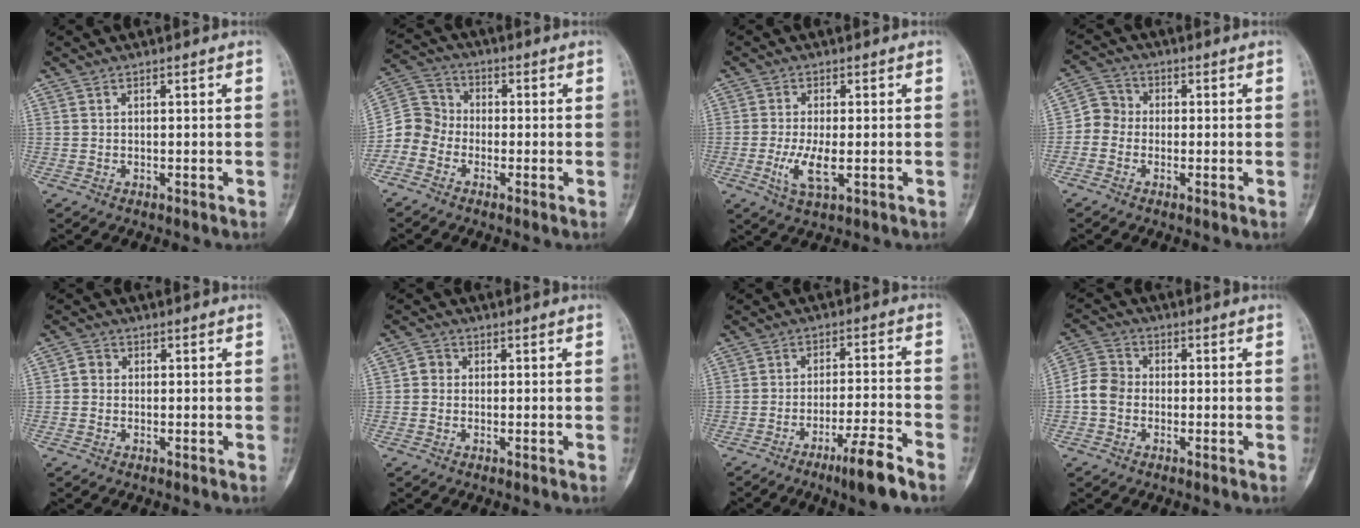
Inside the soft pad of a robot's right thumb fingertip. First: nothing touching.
{"total": 6.8, "force": [-3.1, 5.7, 2.0], "torque": [-0.023, 0.033, -0.077]}
{"total": 5.7, "force": [-1.2, 1.8, 5.2], "torque": [-0.114, -0.012, -0.021]}
{"total": 4.6, "force": [-1.1, 4.2, 1.6], "torque": [-0.012, 0.013, -0.039]}
{"total": 2.0, "force": [-0.1, 1.8, 0.8], "torque": [-0.004, 0.006, -0.008]}
{"total": 2.3, "force": [-0.1, 2.1, 0.9], "torque": [-0.002, 0.007, -0.009]}
{"total": 8.7, "force": [-5.8, 0.5, 6.5], "torque": [-0.118, 0.026, -0.098]}
{"total": 6.0, "force": [-1.3, 5.0, 3.1], "torque": [-0.045, 0.019, -0.040]}